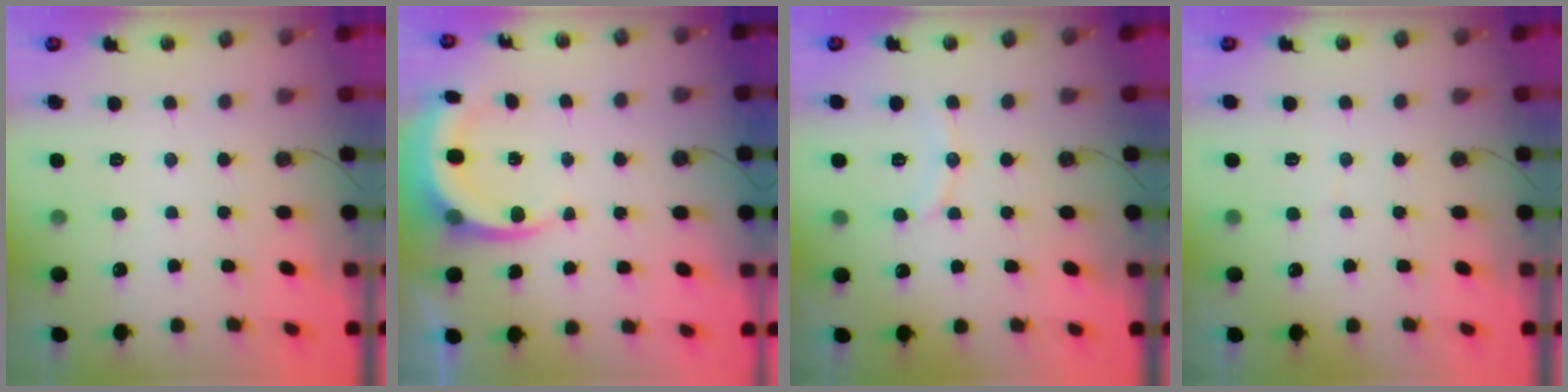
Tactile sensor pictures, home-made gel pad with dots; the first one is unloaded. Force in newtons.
{"total": 8.7, "press": 8.6, "slide": 0.7}
{"total": 6.8, "press": 6.8, "slide": 0.5}
{"total": 1.8, "press": 1.8, "slide": 0.1}